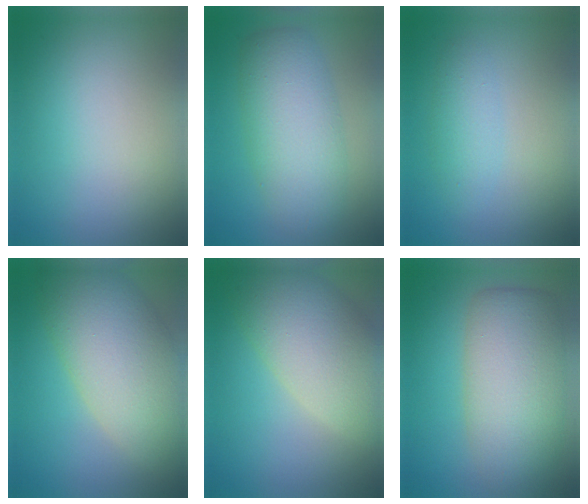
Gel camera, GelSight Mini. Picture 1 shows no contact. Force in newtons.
{"total": 6.2, "press": 6.2, "slide": 0.0}
{"total": 1.8, "press": 1.8, "slide": 0.0}
{"total": 9.5, "press": 9.5, "slide": 0.8}
{"total": 7.9, "press": 7.8, "slide": 0.8}
{"total": 8.0, "press": 8.0, "slide": 0.5}